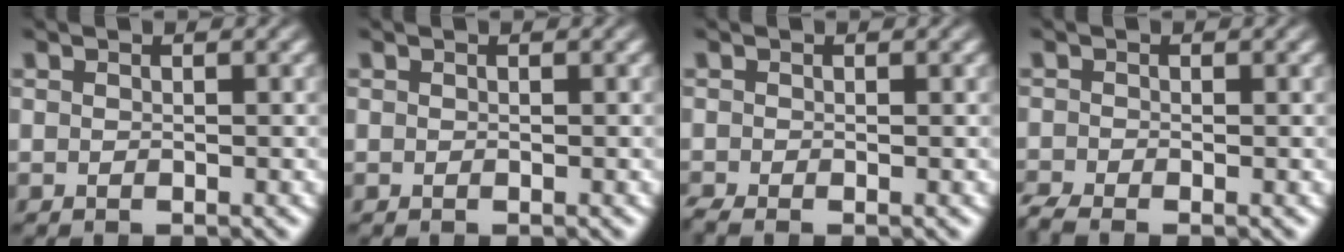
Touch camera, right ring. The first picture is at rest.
{"total": 0.0}
{"total": 1.3, "force": [-1.0, 0.8, 0.4], "torque": [-0.009, -0.004, -0.016]}
{"total": 2.0, "force": [-1.6, 1.1, 0.6], "torque": [-0.010, -0.007, -0.026]}